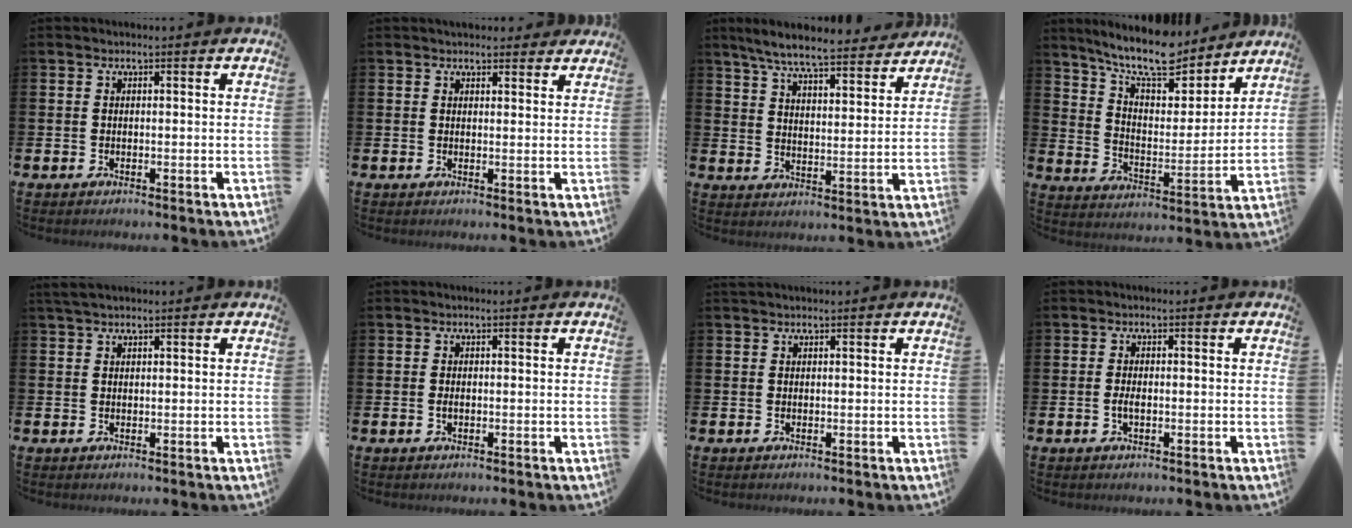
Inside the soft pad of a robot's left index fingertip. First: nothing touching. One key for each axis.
{"total": 2.1, "fx": 2.0, "fy": 0.6, "fz": 0.0, "tx": 0.006, "ty": -0.008, "tz": 0.036}
{"total": 7.7, "fx": 7.2, "fy": 0.6, "fz": 2.7, "tx": -0.074, "ty": -0.044, "tz": 0.124}
{"total": 11.1, "fx": 10.0, "fy": 2.4, "fz": 4.2, "tx": -0.100, "ty": -0.064, "tz": 0.176}
{"total": 1.8, "fx": 1.6, "fy": 0.5, "fz": 0.8, "tx": -0.018, "ty": 0.006, "tz": 0.029}
{"total": 0.7, "fx": -0.1, "fy": 0.3, "fz": 0.6, "tx": -0.015, "ty": 0.003, "tz": -0.003}
{"total": 0.8, "fx": 0.8, "fy": 0.1, "fz": 0.1, "tx": 0.008, "ty": -0.002, "tz": 0.012}
{"total": 1.5, "fx": -0.3, "fy": 0.6, "fz": 1.3, "tx": -0.019, "ty": -0.001, "tz": -0.007}